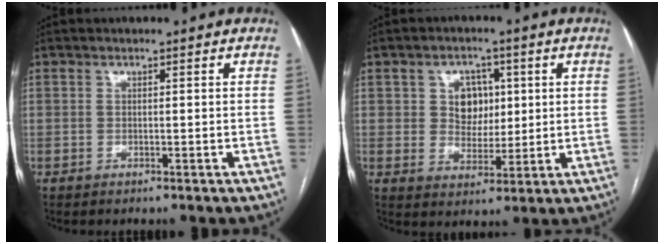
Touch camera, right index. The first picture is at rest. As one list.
[{"total": 6.0, "force": [1.6, 4.7, 3.3], "torque": [-0.052, 0.009, 0.036]}]